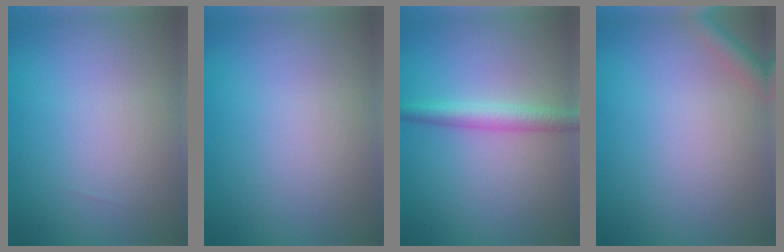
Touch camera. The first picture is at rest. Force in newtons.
{"total": 0.0}
{"total": 2.8, "press": 2.8, "slide": 0.1}
{"total": 2.2, "press": 2.2, "slide": 0.2}